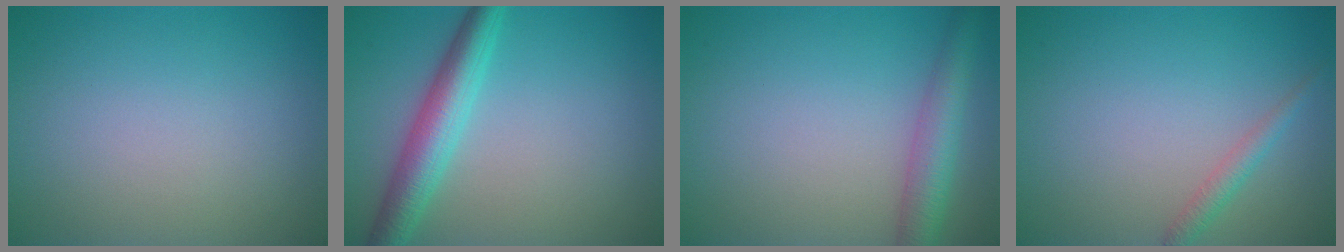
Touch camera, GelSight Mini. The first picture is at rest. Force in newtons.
{"total": 4.7, "press": 4.7, "slide": 0.2}
{"total": 4.0, "press": 4.0, "slide": 0.2}
{"total": 1.5, "press": 1.5, "slide": 0.1}